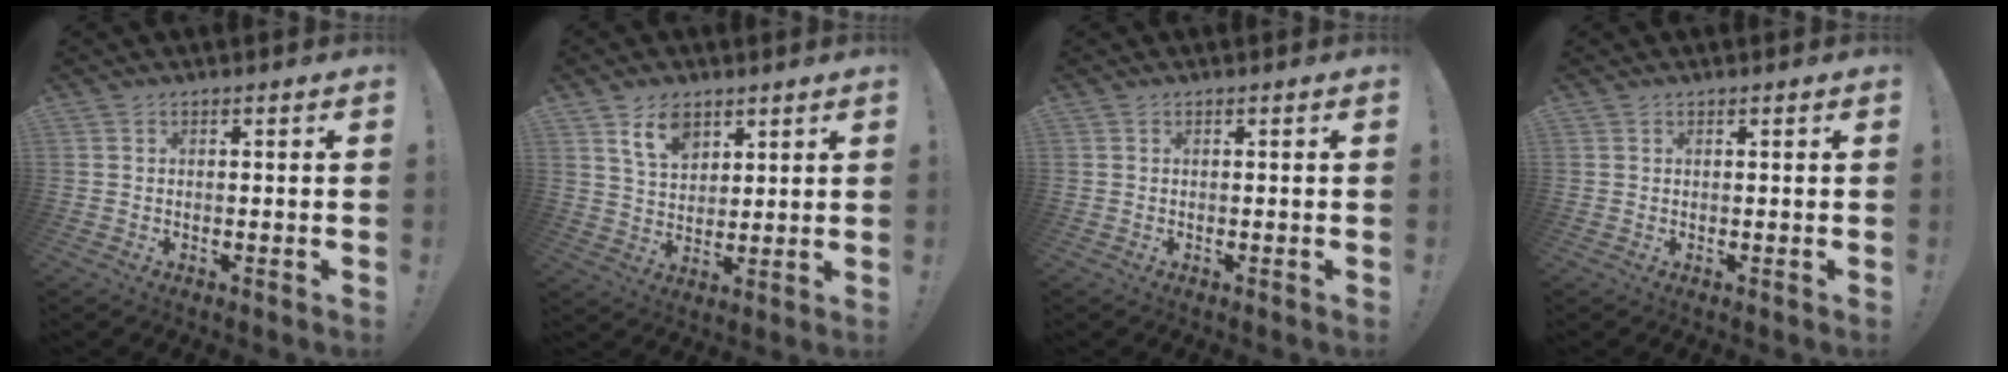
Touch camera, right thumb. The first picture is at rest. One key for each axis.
{"total": 9.4, "fx": 5.9, "fy": 5.5, "fz": 4.7, "tx": -0.085, "ty": -0.020, "tz": 0.112}
{"total": 0.0}
{"total": 0.5, "fx": 0.3, "fy": 0.4, "fz": 0.0, "tx": 0.000, "ty": 0.000, "tz": 0.006}